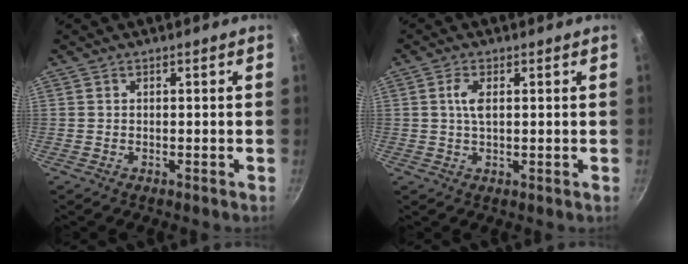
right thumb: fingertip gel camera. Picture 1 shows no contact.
{"total": 3.4, "force": [0.8, 1.4, 3.0], "torque": [-0.066, 0.004, 0.015]}